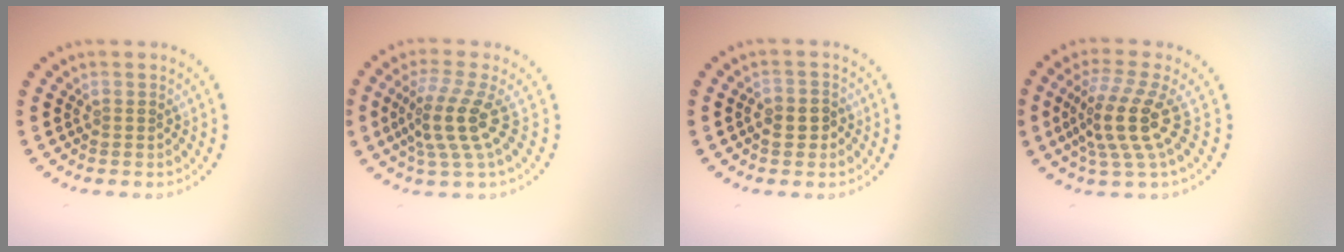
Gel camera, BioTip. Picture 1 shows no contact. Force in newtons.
{"total": 3.9, "press": 2.9, "slide": 2.6}
{"total": 2.2, "press": 2.1, "slide": 0.6}
{"total": 4.4, "press": 3.3, "slide": 2.9}